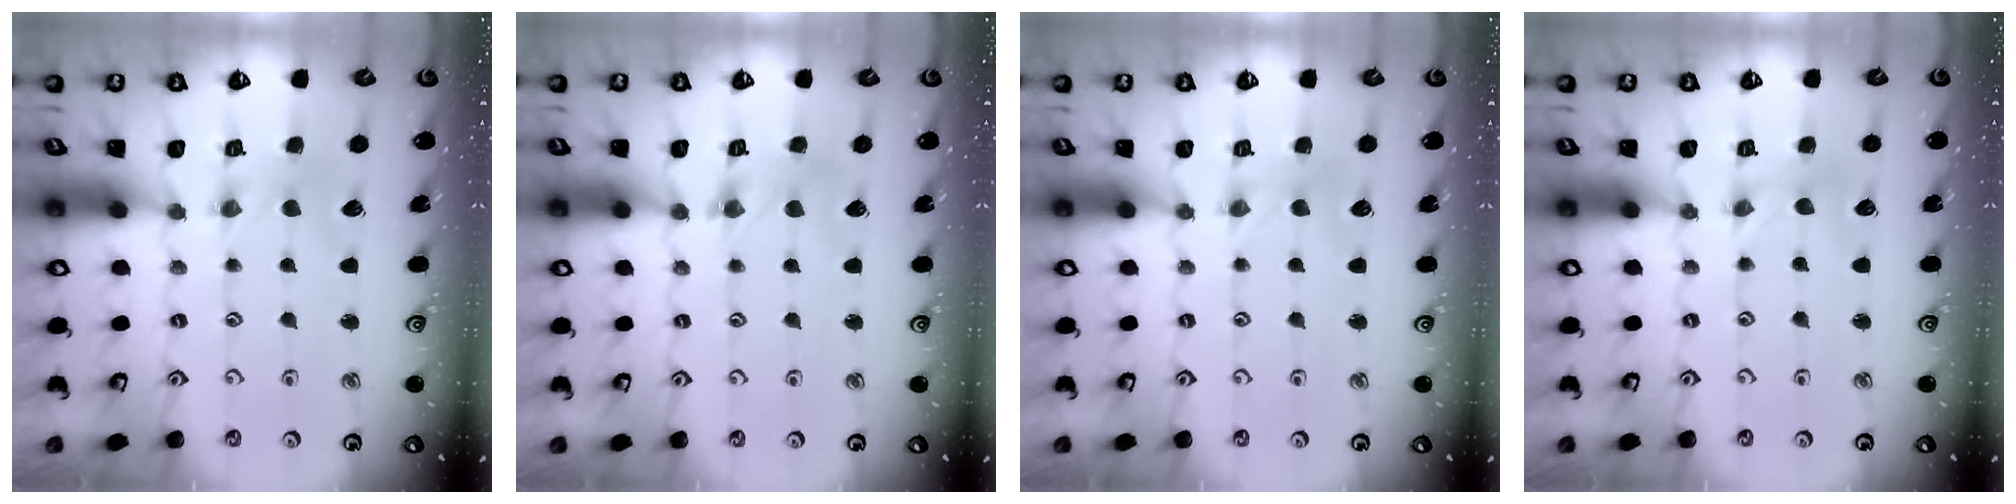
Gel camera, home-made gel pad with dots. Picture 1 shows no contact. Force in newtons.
{"total": 2.7, "press": 2.7, "slide": 0.4}
{"total": 0.7, "press": 0.7, "slide": 0.1}
{"total": 0.0}